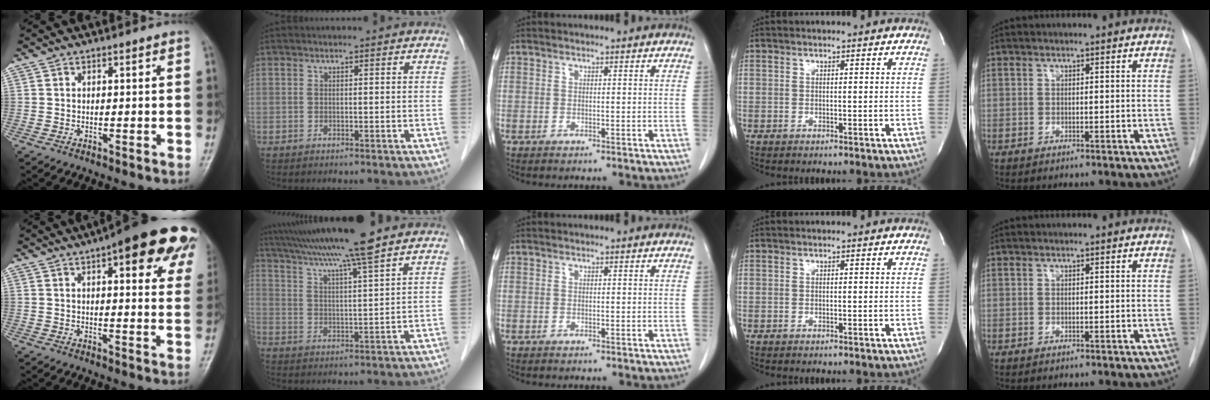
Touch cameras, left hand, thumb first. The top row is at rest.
{"thumb": {"total": 19.3, "force": [9.4, 6.4, 15.6], "torque": [-0.171, -0.008, 0.106]}, "index": {"total": 14.7, "force": [12.2, -1.4, 8.1], "torque": [-0.141, 0.016, 0.188]}}